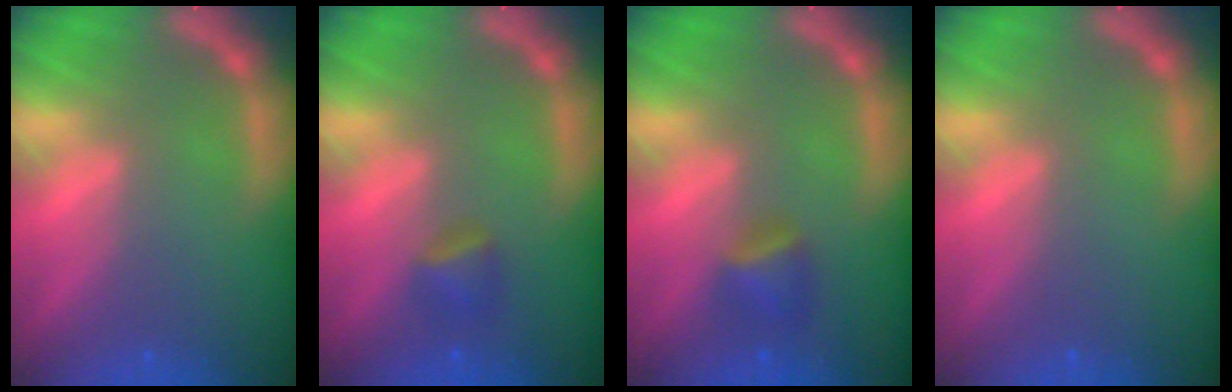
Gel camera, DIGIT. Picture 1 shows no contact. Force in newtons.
{"total": 1.9}
{"total": 2.4}
{"total": 0.0}